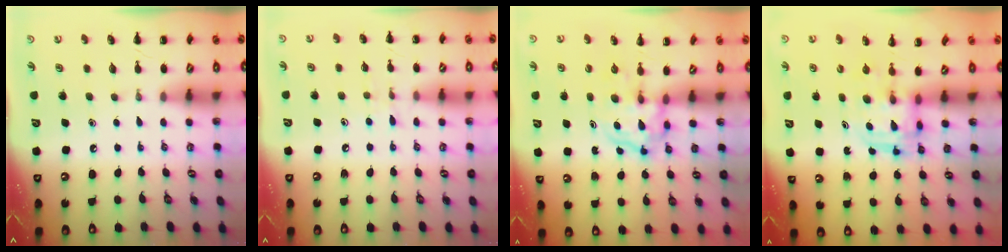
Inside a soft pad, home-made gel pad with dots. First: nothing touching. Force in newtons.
{"total": 6.3, "press": 6.0, "slide": 2.0}
{"total": 3.8, "press": 3.8, "slide": 0.4}
{"total": 3.0, "press": 3.0, "slide": 0.3}